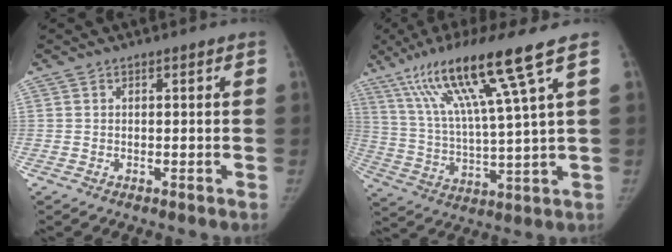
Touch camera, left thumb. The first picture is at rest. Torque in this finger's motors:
{"motor_torque": [0.66, -0.46, 1.87, -0.91, 0.55]}